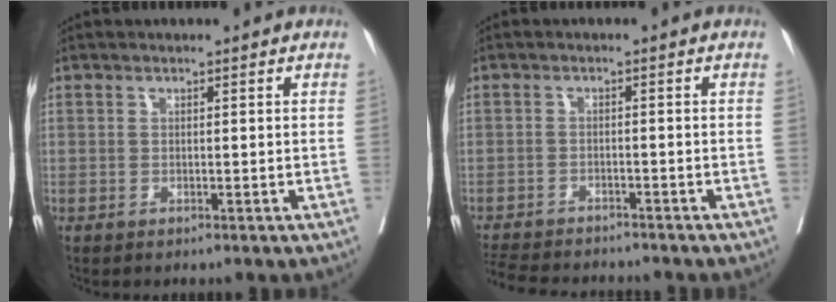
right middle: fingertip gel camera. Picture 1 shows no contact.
{"total": 10.0, "force": [-9.3, 1.8, 3.2], "torque": [-0.056, -0.007, -0.139]}